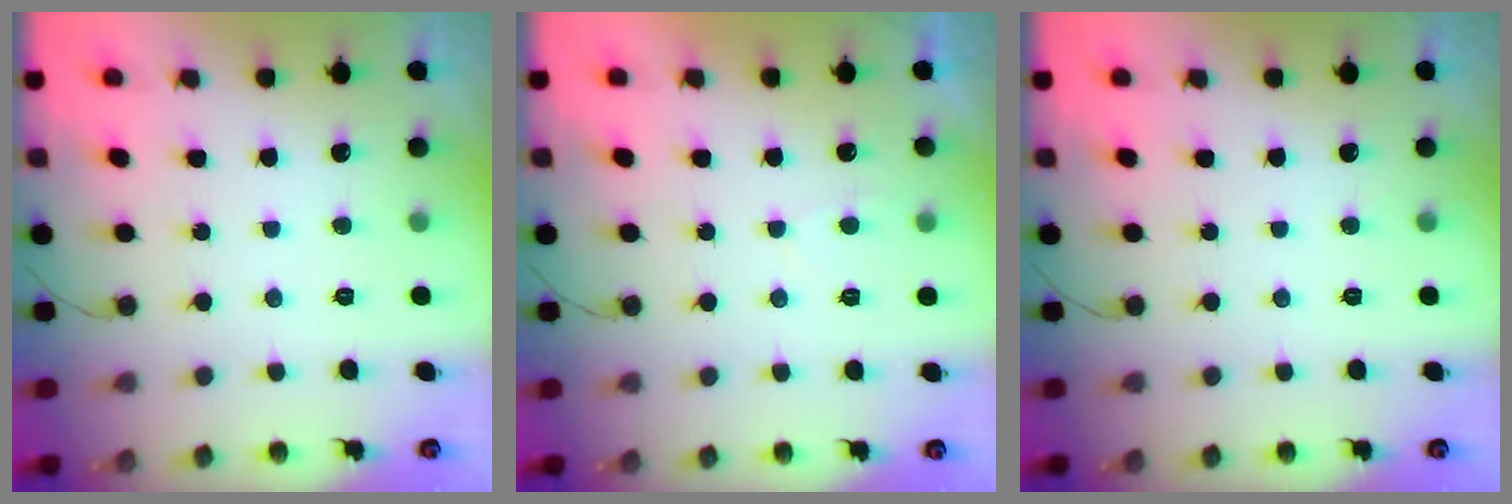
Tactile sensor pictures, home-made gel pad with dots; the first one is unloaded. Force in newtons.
{"total": 1.3, "press": 1.2, "slide": 0.5}
{"total": 0.0}